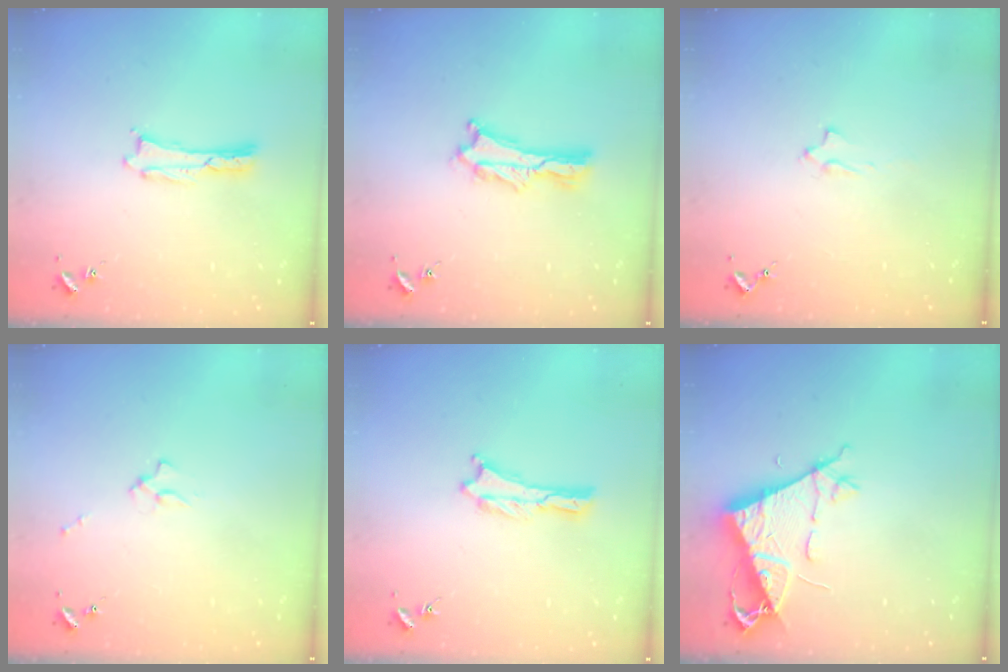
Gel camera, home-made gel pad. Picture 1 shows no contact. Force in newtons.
{"total": 2.1, "press": 2.1, "slide": 0.3}
{"total": 2.0, "press": 2.0, "slide": 0.4}
{"total": 1.7, "press": 1.6, "slide": 0.2}
{"total": 0.0}
{"total": 7.7, "press": 7.6, "slide": 1.2}